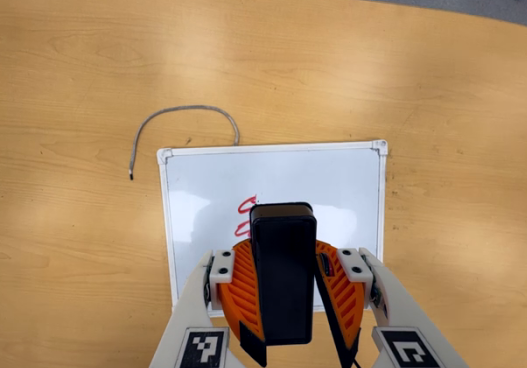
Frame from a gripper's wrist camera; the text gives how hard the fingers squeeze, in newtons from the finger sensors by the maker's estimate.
{"total": 8.8, "left": 9.1, "right": 8.6}